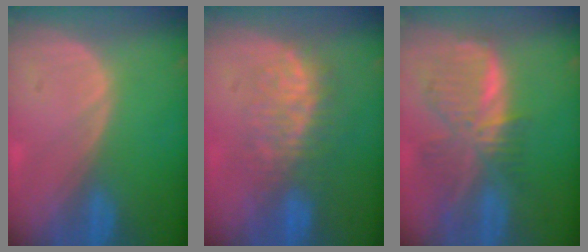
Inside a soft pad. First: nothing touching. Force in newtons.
{"total": 7.9, "press": 7.5, "slide": 2.3}
{"total": 8.8, "press": 7.7, "slide": 4.4}